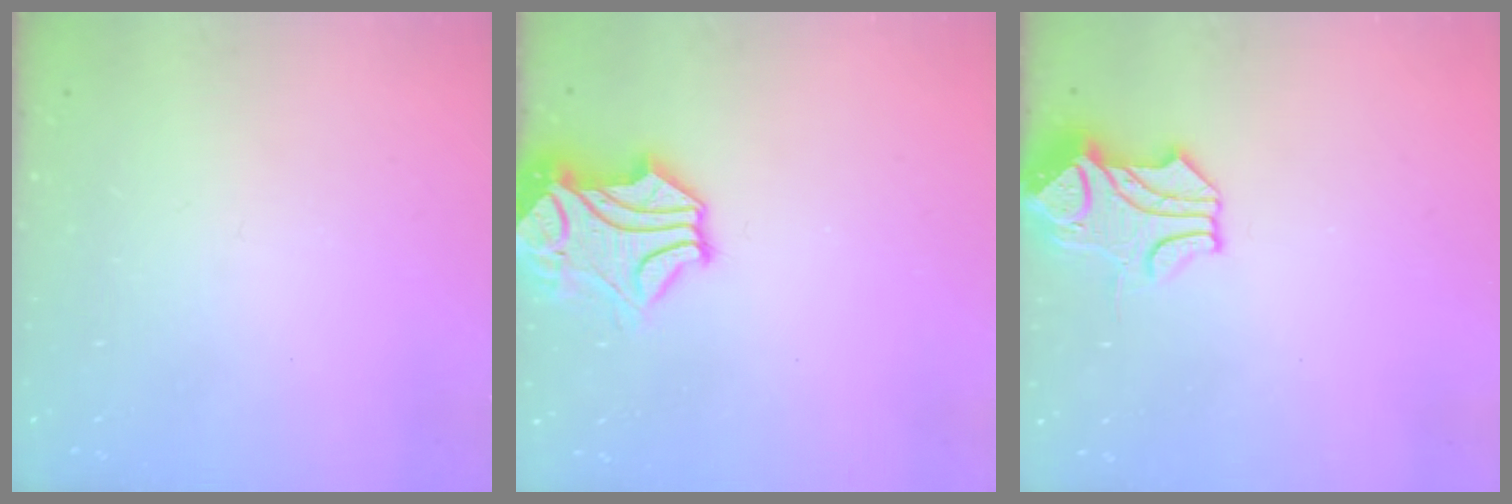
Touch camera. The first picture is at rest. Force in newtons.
{"total": 3.1, "press": 2.7, "slide": 1.6}
{"total": 1.5, "press": 0.8, "slide": 1.3}